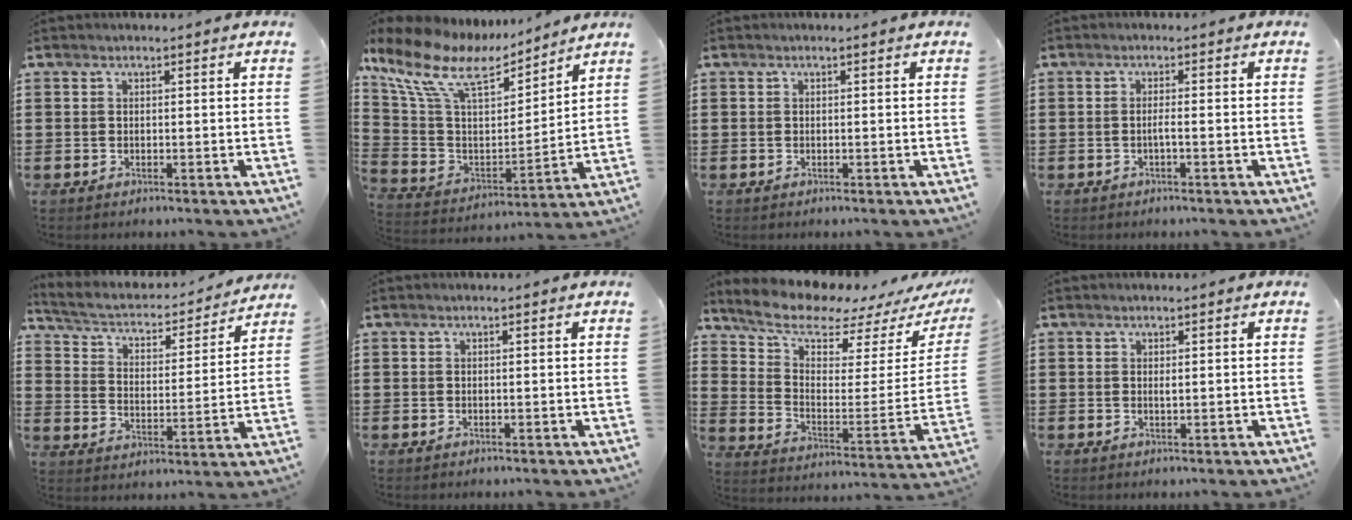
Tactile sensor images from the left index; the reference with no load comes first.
{"total": 12.1, "force": [8.5, 4.7, 7.1], "torque": [-0.171, -0.040, 0.148]}
{"total": 0.0}
{"total": 1.3, "force": [-0.5, -0.1, 1.2], "torque": [-0.022, -0.003, -0.010]}
{"total": 3.2, "force": [2.8, 1.0, 1.1], "torque": [-0.041, -0.025, 0.038]}
{"total": 0.0}
{"total": 9.0, "force": [8.0, 2.4, 3.3], "torque": [-0.101, -0.058, 0.141]}
{"total": 0.7, "force": [0.2, 0.2, 0.7], "torque": [-0.015, -0.002, 0.005]}